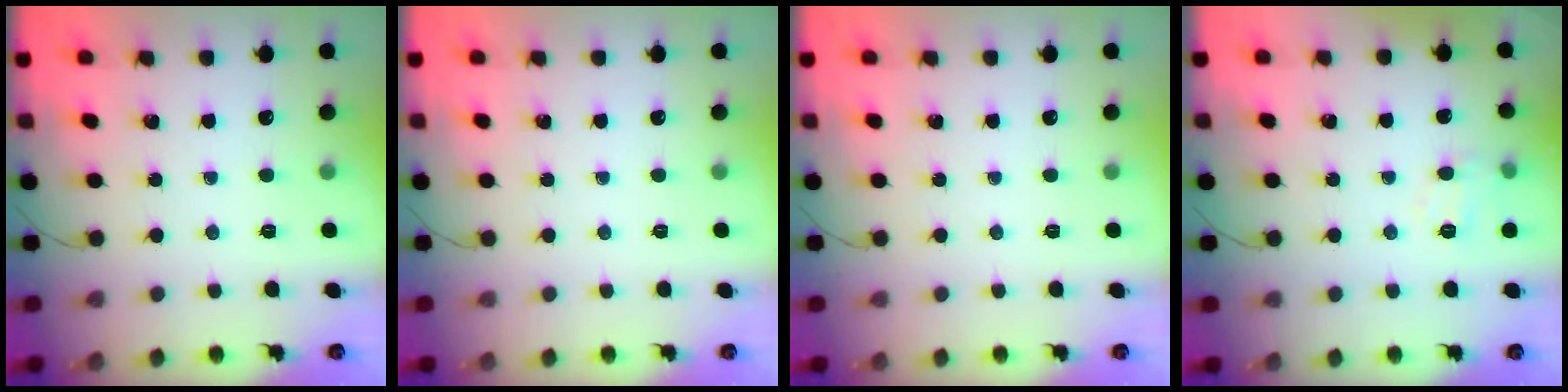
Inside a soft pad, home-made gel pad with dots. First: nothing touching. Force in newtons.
{"total": 0.0}
{"total": 0.0}
{"total": 5.5, "press": 5.3, "slide": 1.3}